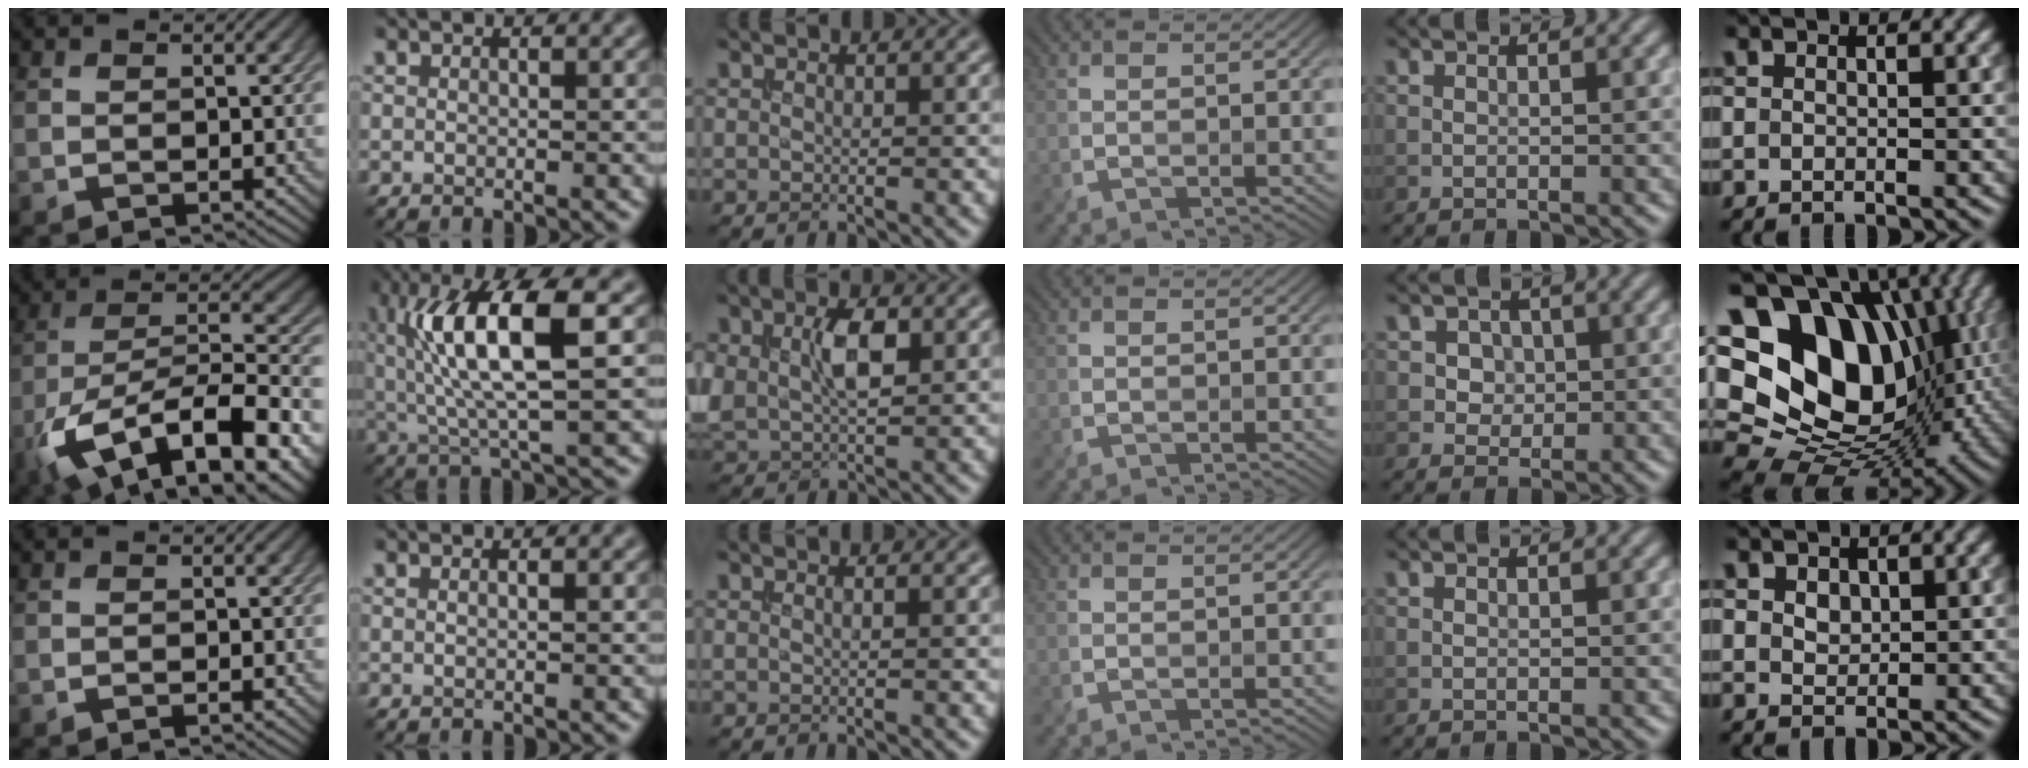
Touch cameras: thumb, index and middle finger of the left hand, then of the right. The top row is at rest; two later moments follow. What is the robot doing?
{"motion": "insert", "object": "drawer"}